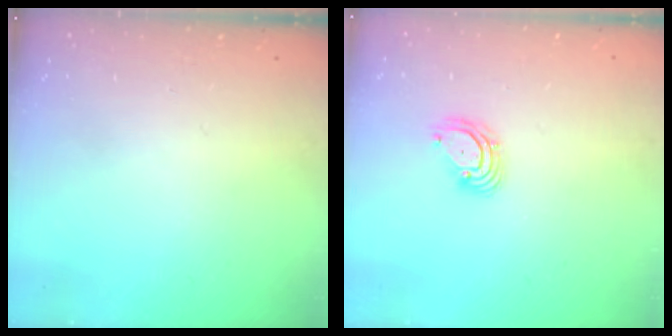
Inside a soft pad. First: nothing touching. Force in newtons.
{"total": 3.7, "press": 3.7, "slide": 0.1}